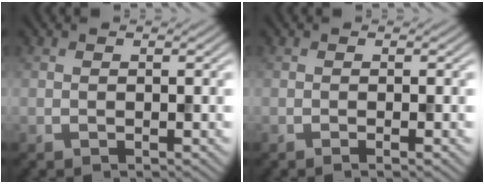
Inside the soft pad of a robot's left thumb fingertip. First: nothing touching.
{"total": 1.0, "force": [-0.3, 0.1, 1.0], "torque": [-0.015, -0.002, -0.010]}